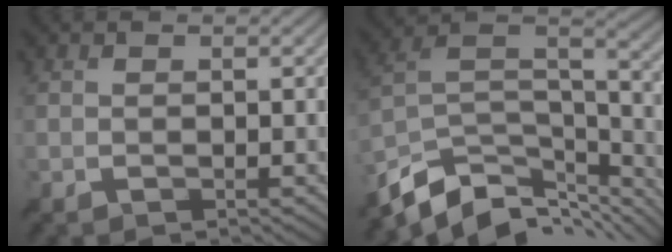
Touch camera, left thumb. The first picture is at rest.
{"total": 13.1, "force": [-9.2, 6.3, 7.0], "torque": [-0.169, -0.006, -0.155]}